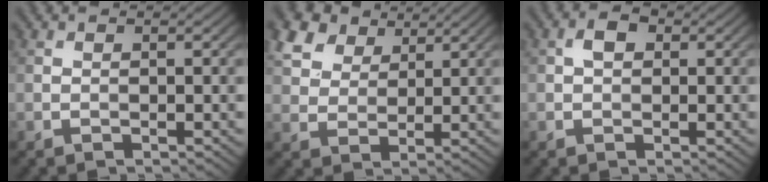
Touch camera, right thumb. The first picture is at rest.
{"total": 8.1, "force": [5.2, 4.8, 3.9], "torque": [-0.112, 0.017, 0.101]}
{"total": 2.4, "force": [0.5, 1.6, 1.6], "torque": [-0.032, 0.005, 0.005]}